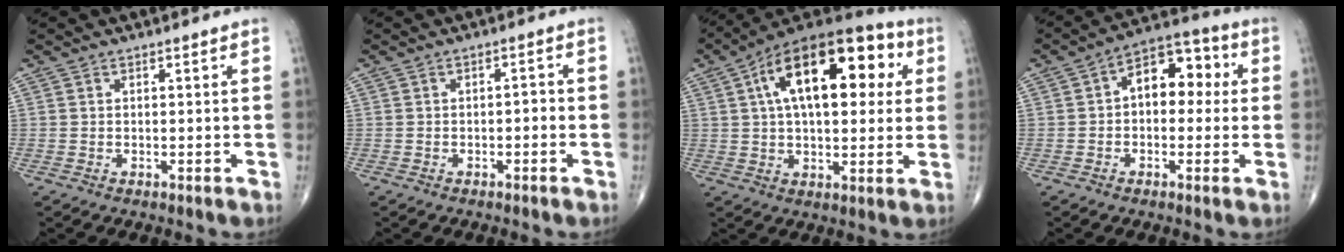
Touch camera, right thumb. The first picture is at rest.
{"total": 1.5, "force": [-0.5, 0.5, 1.3], "torque": [-0.013, 0.013, -0.010]}
{"total": 23.3, "force": [6.7, 11.5, 19.1], "torque": [-0.277, 0.024, 0.096]}
{"total": 10.8, "force": [1.2, 6.8, 8.3], "torque": [-0.085, 0.035, 0.006]}